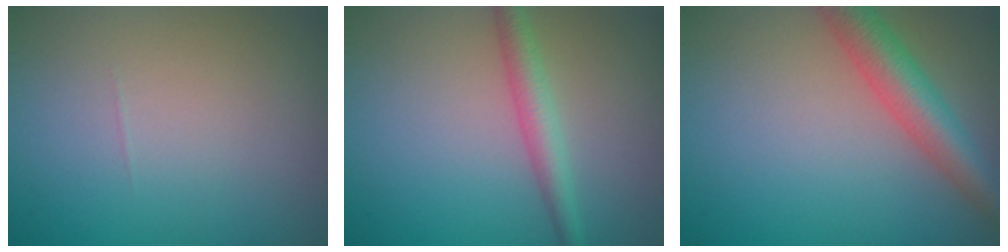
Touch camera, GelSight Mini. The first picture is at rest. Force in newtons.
{"total": 2.6, "press": 2.6, "slide": 0.1}
{"total": 5.0, "press": 5.0, "slide": 0.2}